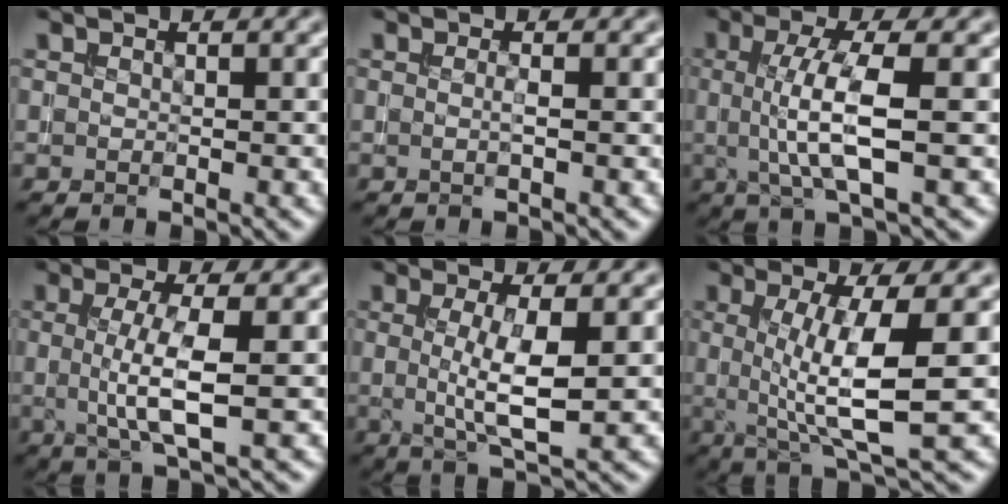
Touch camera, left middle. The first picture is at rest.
{"total": 0.7, "force": [-0.1, 0.1, 0.7], "torque": [-0.013, 0.003, -0.004]}
{"total": 5.4, "force": [-0.1, 1.2, 5.3], "torque": [-0.109, 0.001, -0.002]}
{"total": 4.7, "force": [-0.2, 1.1, 4.6], "torque": [-0.088, -0.001, -0.003]}
{"total": 4.5, "force": [0.0, 0.9, 4.4], "torque": [-0.083, -0.004, 0.004]}
{"total": 7.1, "force": [0.3, 1.6, 6.9], "torque": [-0.110, -0.003, 0.006]}